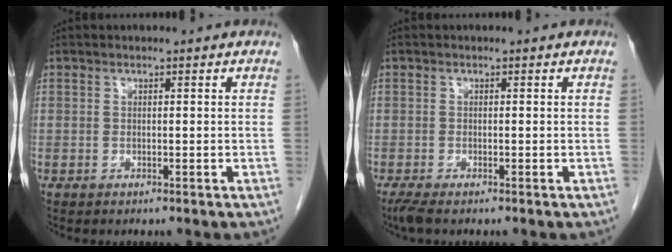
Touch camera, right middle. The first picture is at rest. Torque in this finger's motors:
{"motor_torque": [0.42, -0.15, 0.00, 0.00]}